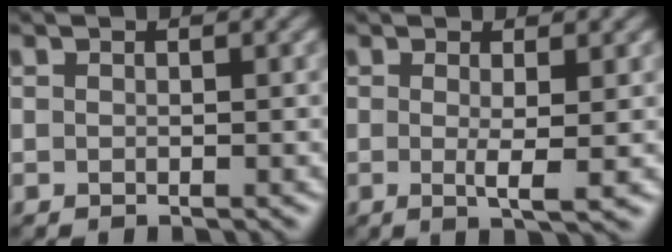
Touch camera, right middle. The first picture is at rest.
{"total": 2.1, "force": [-0.1, 0.2, 2.1], "torque": [-0.039, -0.011, 0.002]}